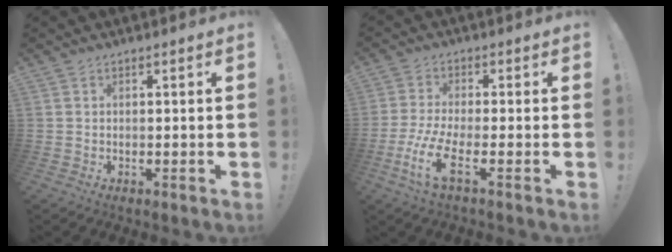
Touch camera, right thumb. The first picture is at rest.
{"total": 10.5, "force": [-3.7, 2.9, 9.4], "torque": [-0.198, -0.007, -0.068]}